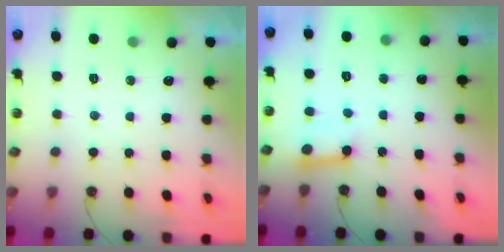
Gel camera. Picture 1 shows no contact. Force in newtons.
{"total": 8.6, "press": 8.5, "slide": 0.9}